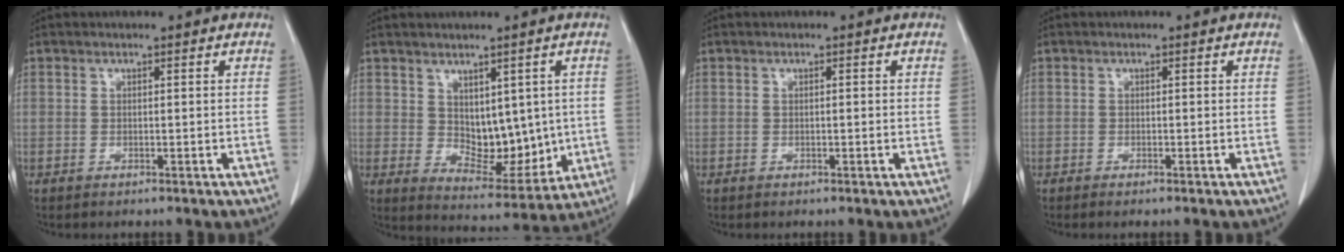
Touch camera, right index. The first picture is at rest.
{"total": 9.1, "force": [0.9, 5.3, 7.4], "torque": [-0.096, -0.007, 0.037]}
{"total": 0.6, "force": [0.0, 0.1, 0.6], "torque": [-0.012, 0.000, 0.002]}
{"total": 0.7, "force": [-0.5, -0.1, 0.4], "torque": [-0.010, -0.001, -0.009]}